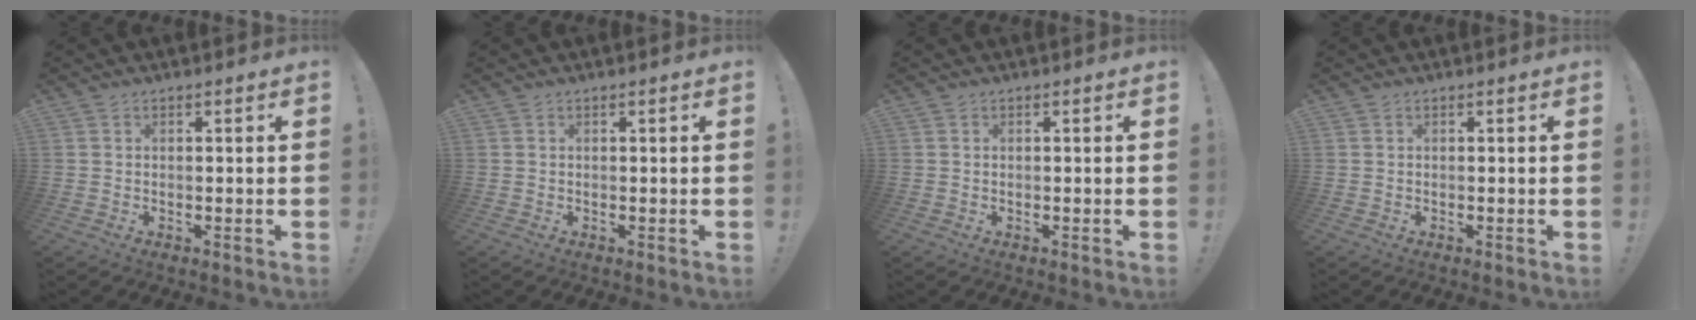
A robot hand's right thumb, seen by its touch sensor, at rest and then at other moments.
{"total": 0.0}
{"total": 0.0}
{"total": 0.0}